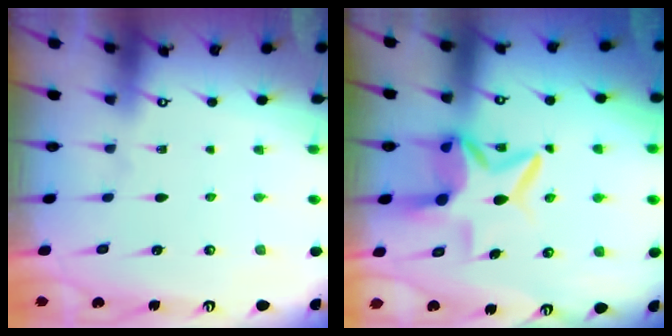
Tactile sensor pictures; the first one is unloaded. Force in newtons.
{"total": 9.6, "press": 9.5, "slide": 1.6}